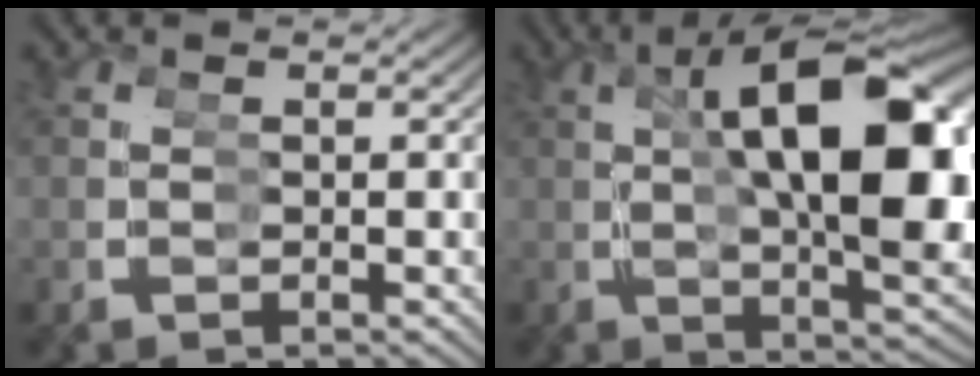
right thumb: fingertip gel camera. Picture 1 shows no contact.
{"total": 17.1, "force": [1.6, 6.5, 15.7], "torque": [-0.200, 0.014, 0.028]}